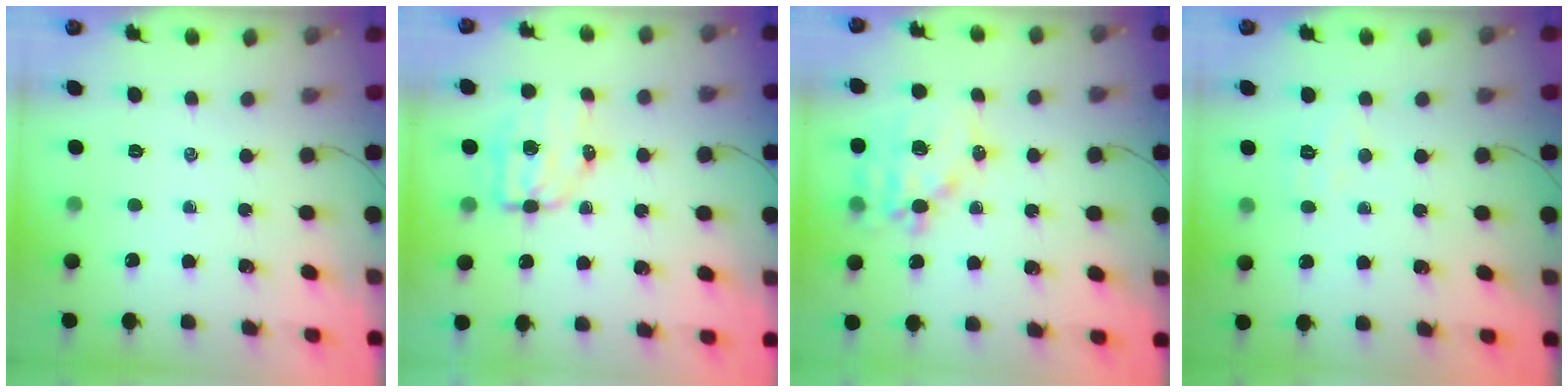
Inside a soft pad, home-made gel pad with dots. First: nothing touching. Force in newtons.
{"total": 6.8, "press": 6.7, "slide": 1.1}
{"total": 14.4, "press": 14.1, "slide": 3.0}
{"total": 5.3, "press": 5.2, "slide": 0.9}